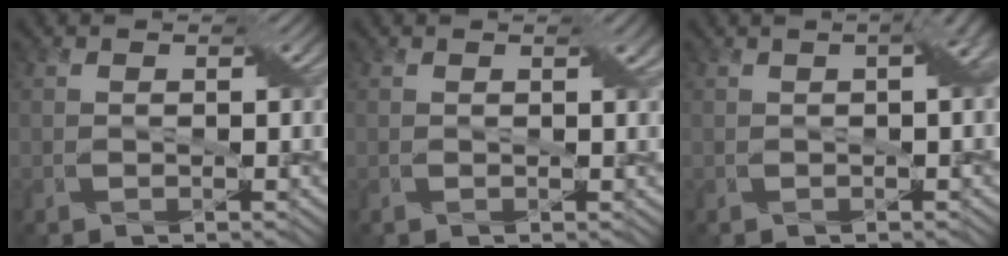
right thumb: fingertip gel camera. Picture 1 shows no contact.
{"total": 1.2, "force": [0.6, 0.2, 1.0], "torque": [-0.015, 0.002, 0.010]}
{"total": 2.7, "force": [0.4, 0.7, 2.6], "torque": [-0.036, 0.015, 0.007]}